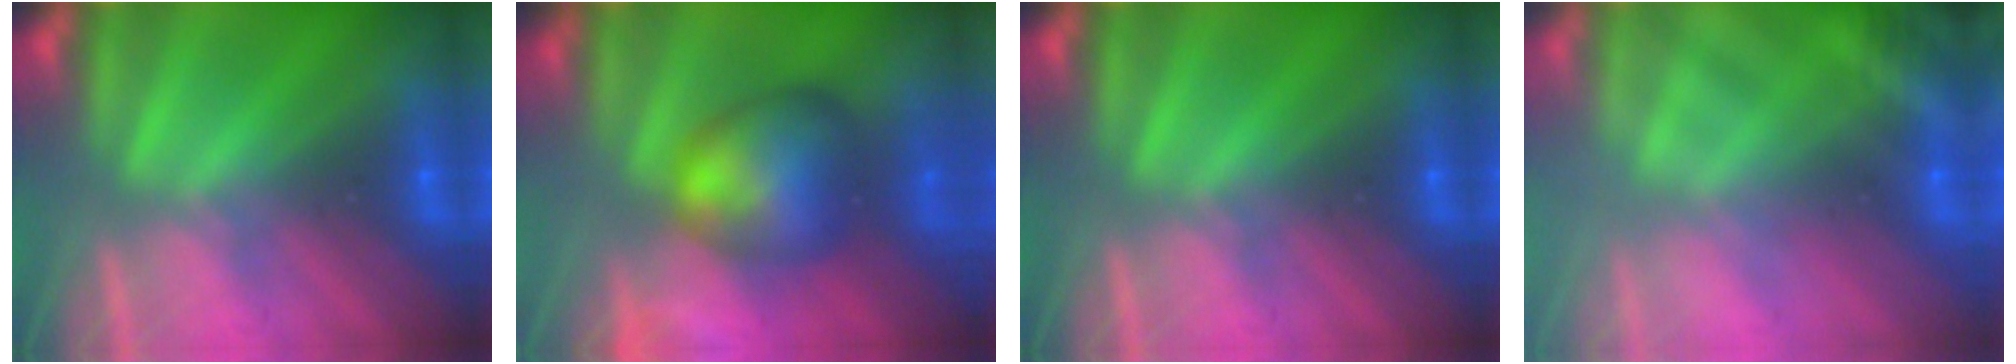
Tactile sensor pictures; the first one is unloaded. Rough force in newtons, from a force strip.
{"total": 6.3}
{"total": 0.0}
{"total": 2.9}